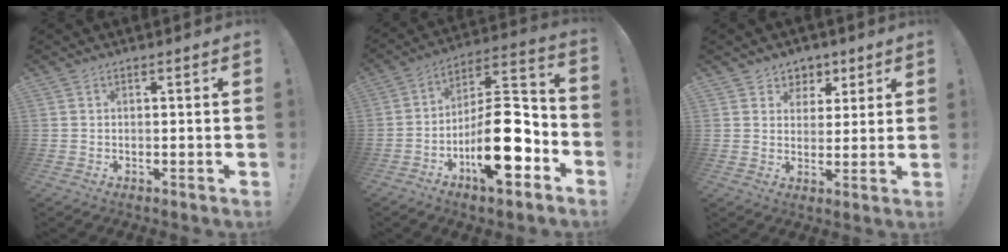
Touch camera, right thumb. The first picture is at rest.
{"total": 20.2, "force": [-7.4, 8.1, 16.9], "torque": [-0.278, 0.042, -0.115]}
{"total": 5.9, "force": [2.7, 5.3, 0.5], "torque": [0.003, -0.019, 0.053]}